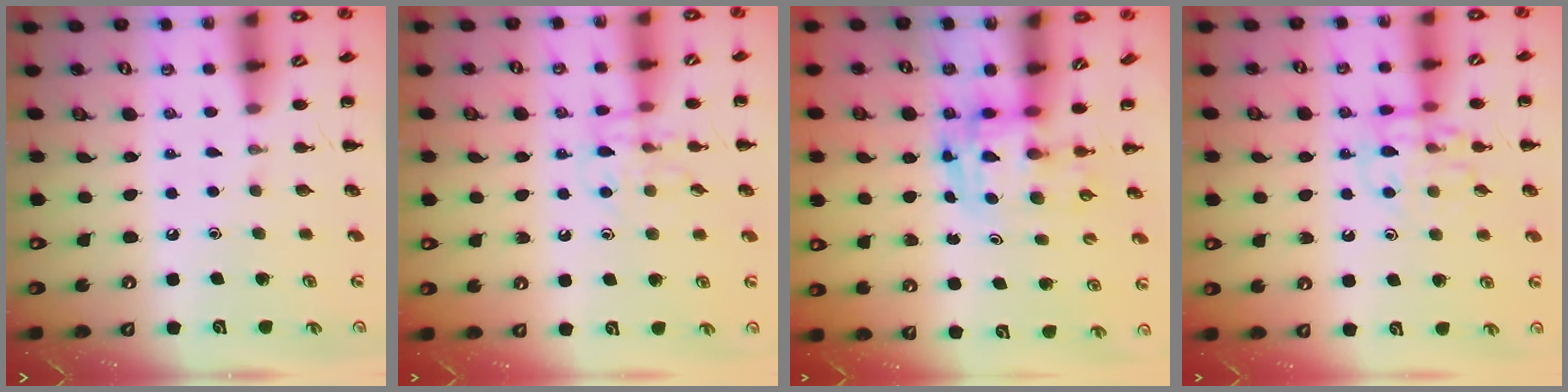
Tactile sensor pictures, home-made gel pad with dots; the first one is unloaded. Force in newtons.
{"total": 10.0, "press": 10.0, "slide": 0.8}
{"total": 3.6, "press": 3.5, "slide": 0.6}
{"total": 11.2, "press": 11.2, "slide": 1.2}